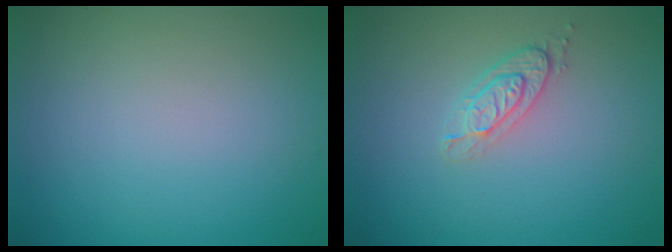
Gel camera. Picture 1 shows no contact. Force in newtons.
{"total": 2.1, "press": 1.8, "slide": 1.1}